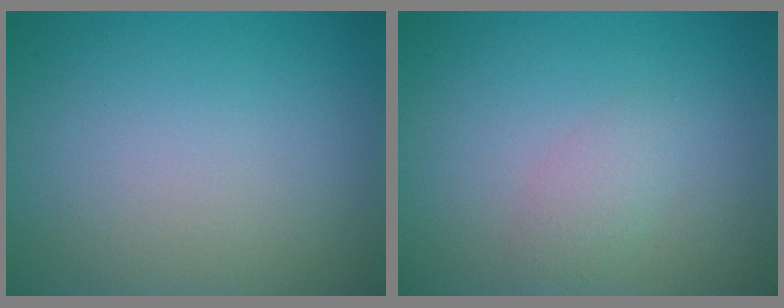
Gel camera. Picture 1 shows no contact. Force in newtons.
{"total": 1.6, "press": 1.6, "slide": 0.0}